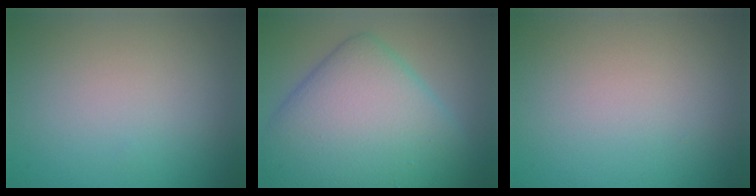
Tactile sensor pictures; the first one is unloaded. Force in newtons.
{"total": 11.2, "press": 11.2, "slide": 0.2}
{"total": 0.0}